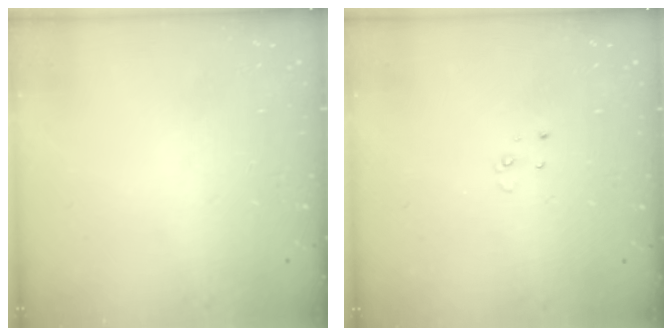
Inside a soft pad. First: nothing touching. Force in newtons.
{"total": 2.3, "press": 2.3, "slide": 0.2}